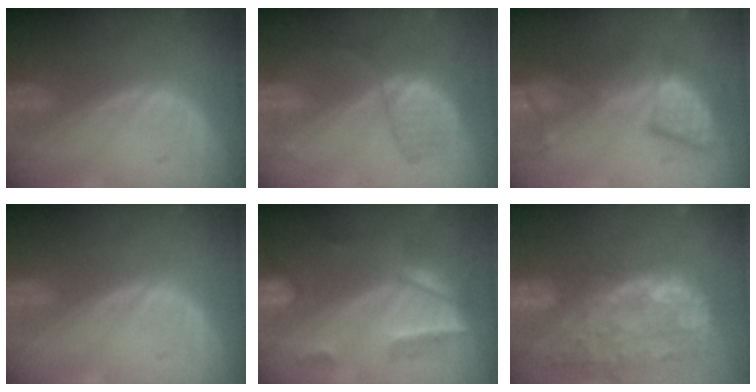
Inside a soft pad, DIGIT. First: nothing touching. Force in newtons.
{"total": 6.6, "press": 6.0, "slide": 2.8}
{"total": 9.1, "press": 9.0, "slide": 1.2}
{"total": 0.0}
{"total": 7.2, "press": 6.3, "slide": 3.5}
{"total": 14.9, "press": 12.0, "slide": 8.8}